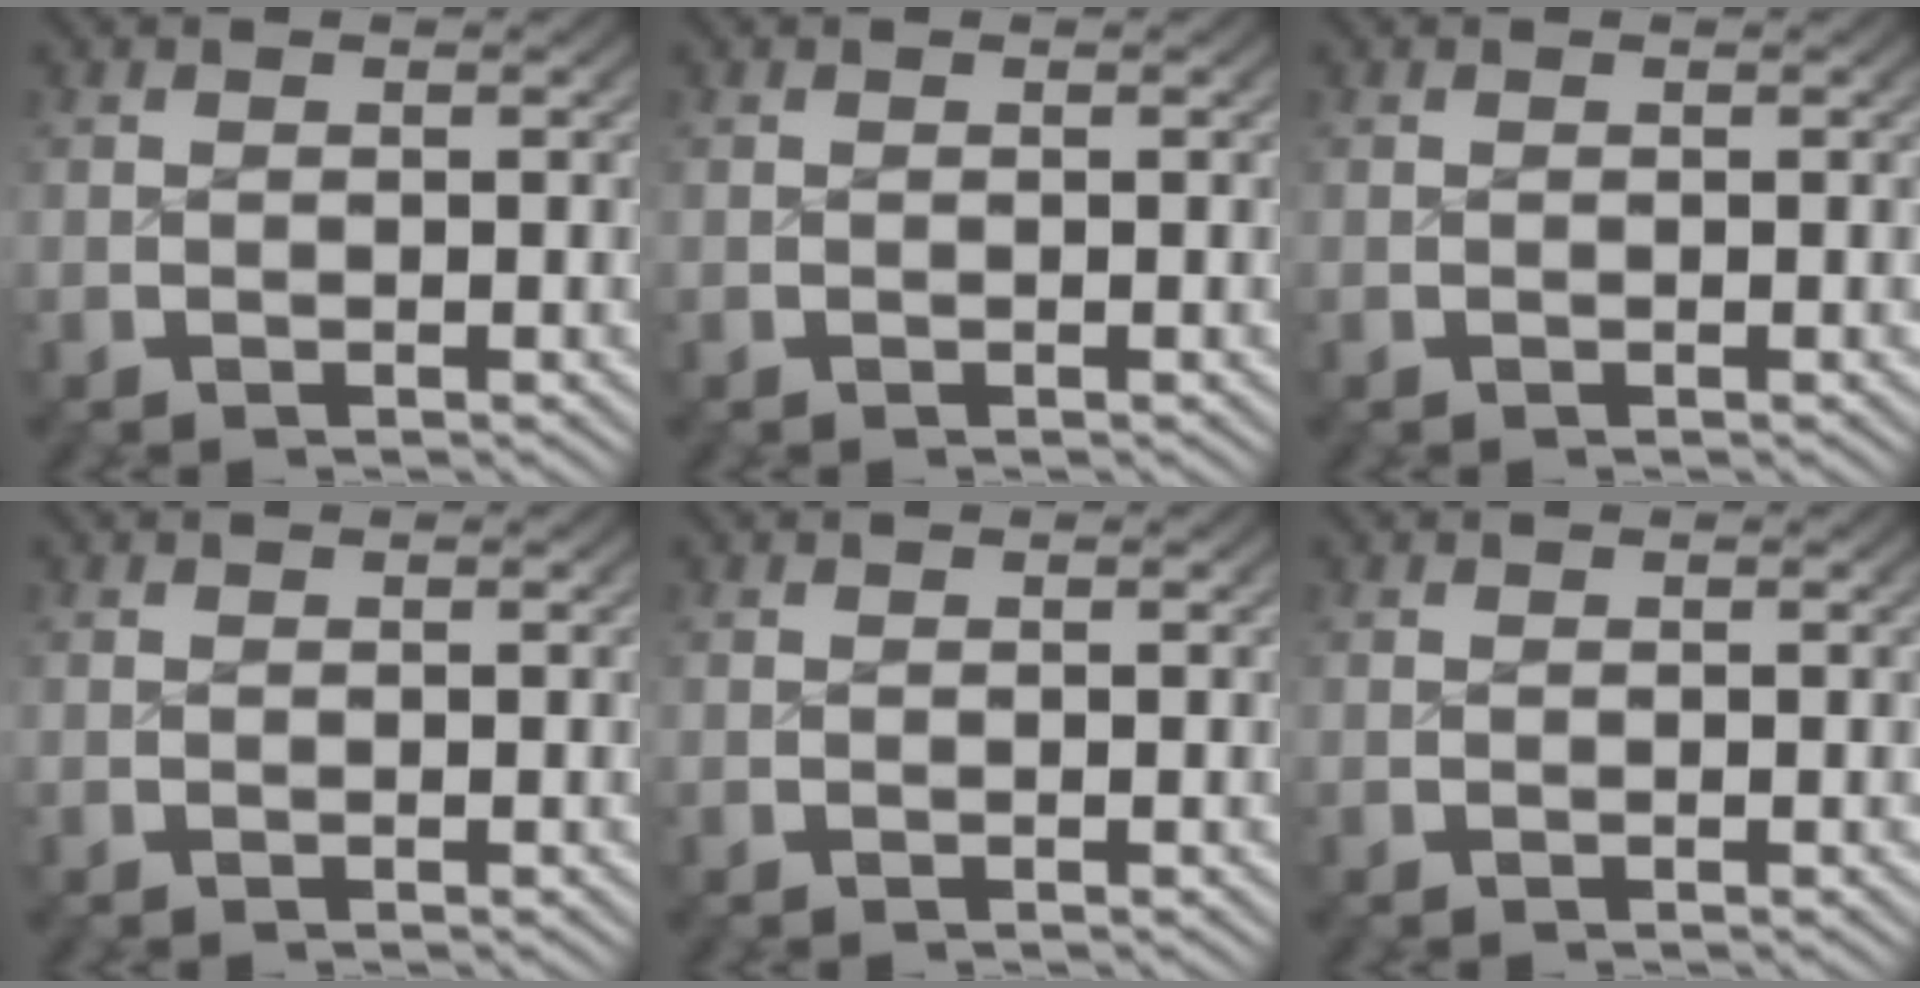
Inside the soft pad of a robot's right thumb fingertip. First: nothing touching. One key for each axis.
{"total": 0.0}
{"total": 0.0}
{"total": 0.0}
{"total": 0.0}
{"total": 0.0}